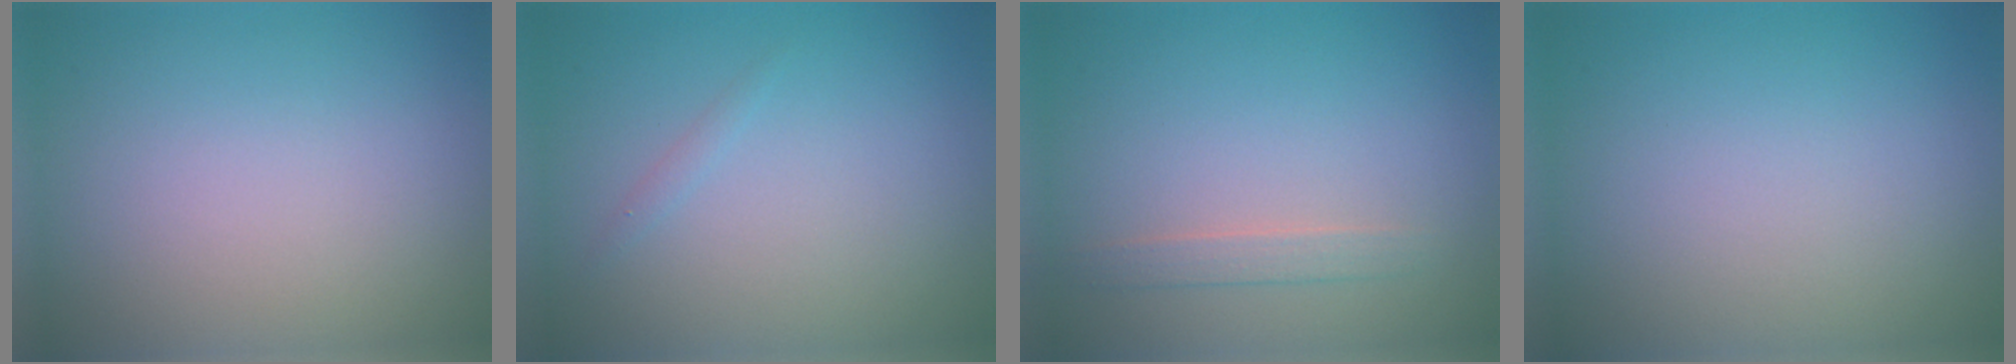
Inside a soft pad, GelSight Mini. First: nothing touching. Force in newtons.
{"total": 0.5, "press": 0.5, "slide": 0.0}
{"total": 1.3, "press": 1.3, "slide": 0.1}
{"total": 0.0}